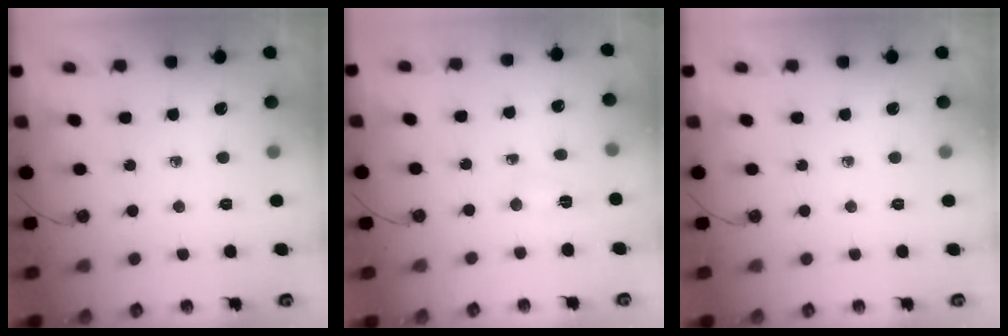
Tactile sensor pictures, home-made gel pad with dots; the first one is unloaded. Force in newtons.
{"total": 2.7, "press": 2.4, "slide": 1.1}
{"total": 0.0}